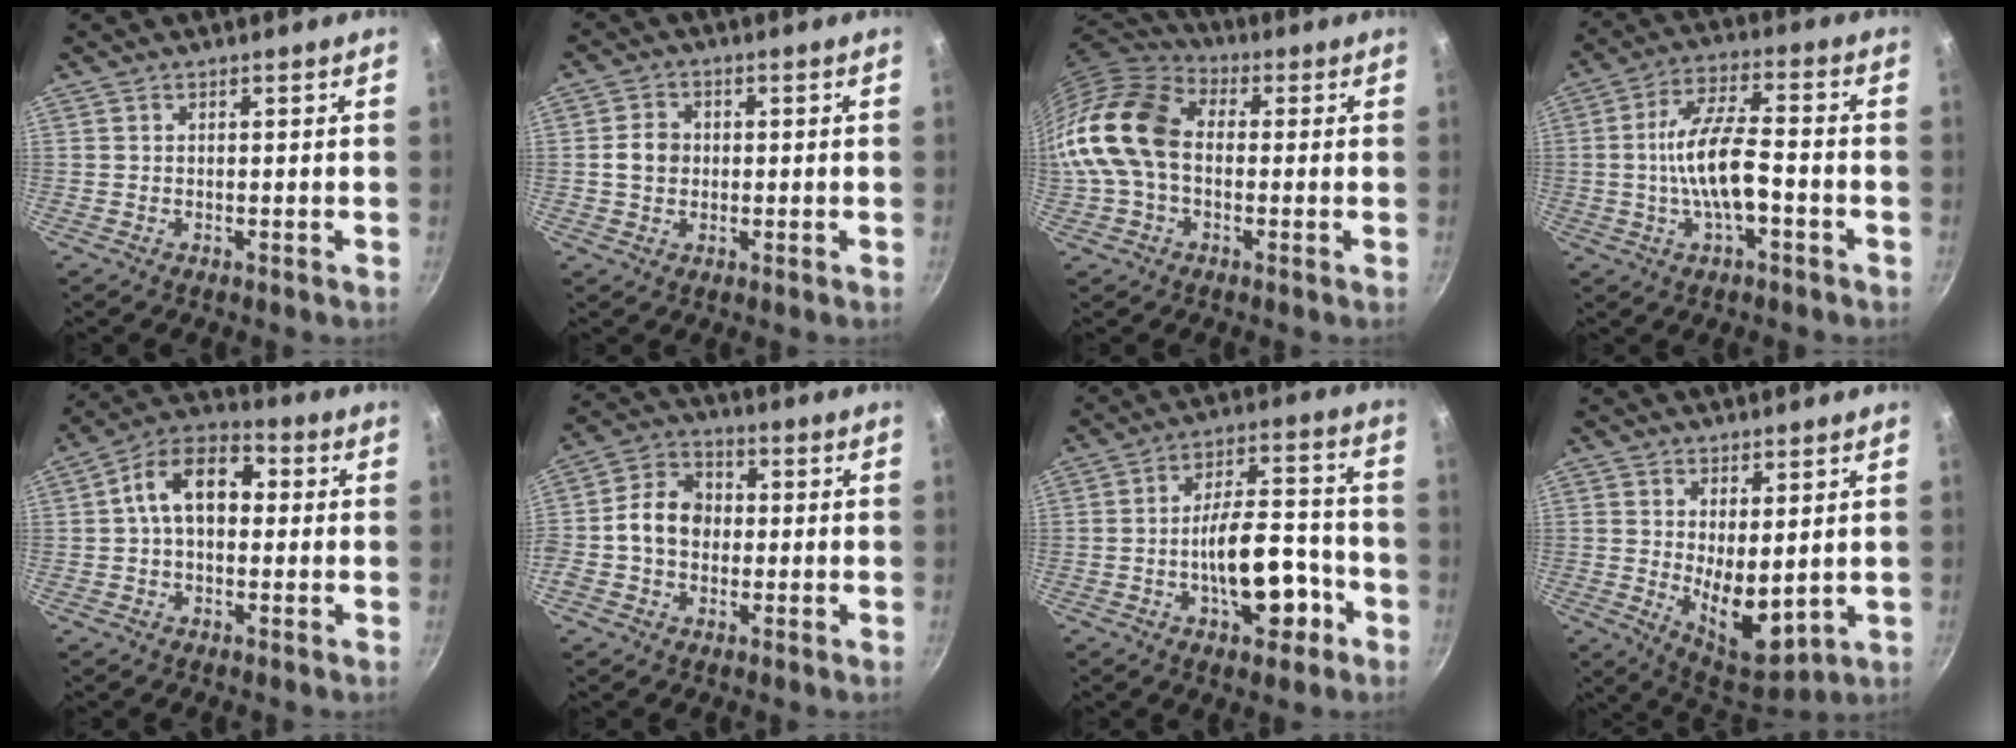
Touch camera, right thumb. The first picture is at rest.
{"total": 4.5, "force": [0.0, 3.8, 2.4], "torque": [-0.026, 0.009, -0.007]}
{"total": 17.3, "force": [-0.7, 12.2, 12.2], "torque": [-0.225, 0.040, -0.029]}
{"total": 11.7, "force": [-2.4, 4.5, 10.5], "torque": [-0.186, 0.033, -0.050]}
{"total": 11.8, "force": [1.1, 7.8, 8.7], "torque": [-0.106, 0.034, -0.001]}
{"total": 9.6, "force": [-0.5, 7.7, 5.7], "torque": [-0.071, 0.023, -0.028]}
{"total": 14.2, "force": [-5.1, 6.7, 11.4], "torque": [-0.139, 0.055, -0.072]}
{"total": 10.2, "force": [1.1, 4.7, 9.0], "torque": [-0.114, -0.037, 0.035]}